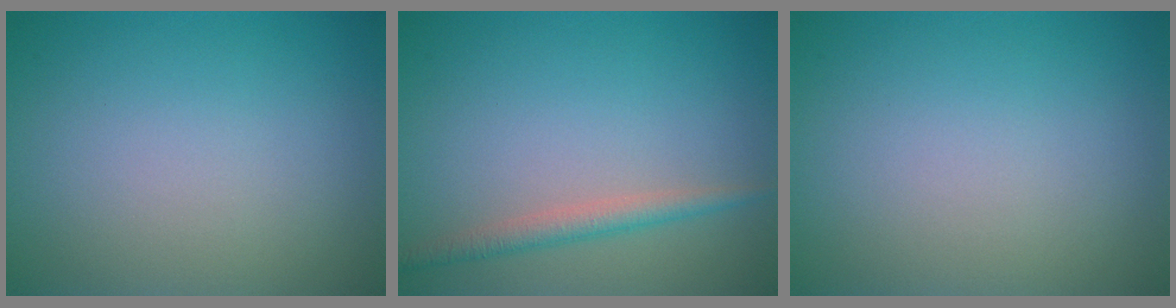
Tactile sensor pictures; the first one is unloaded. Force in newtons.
{"total": 2.1, "press": 2.1, "slide": 0.1}
{"total": 0.0}